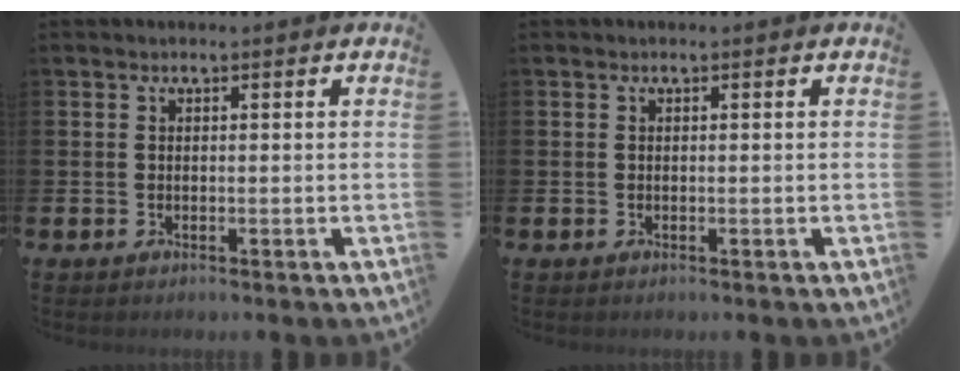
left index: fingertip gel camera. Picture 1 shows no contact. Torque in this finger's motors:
{"motor_torque": [-0.06, -0.02, 0.00, 0.00]}